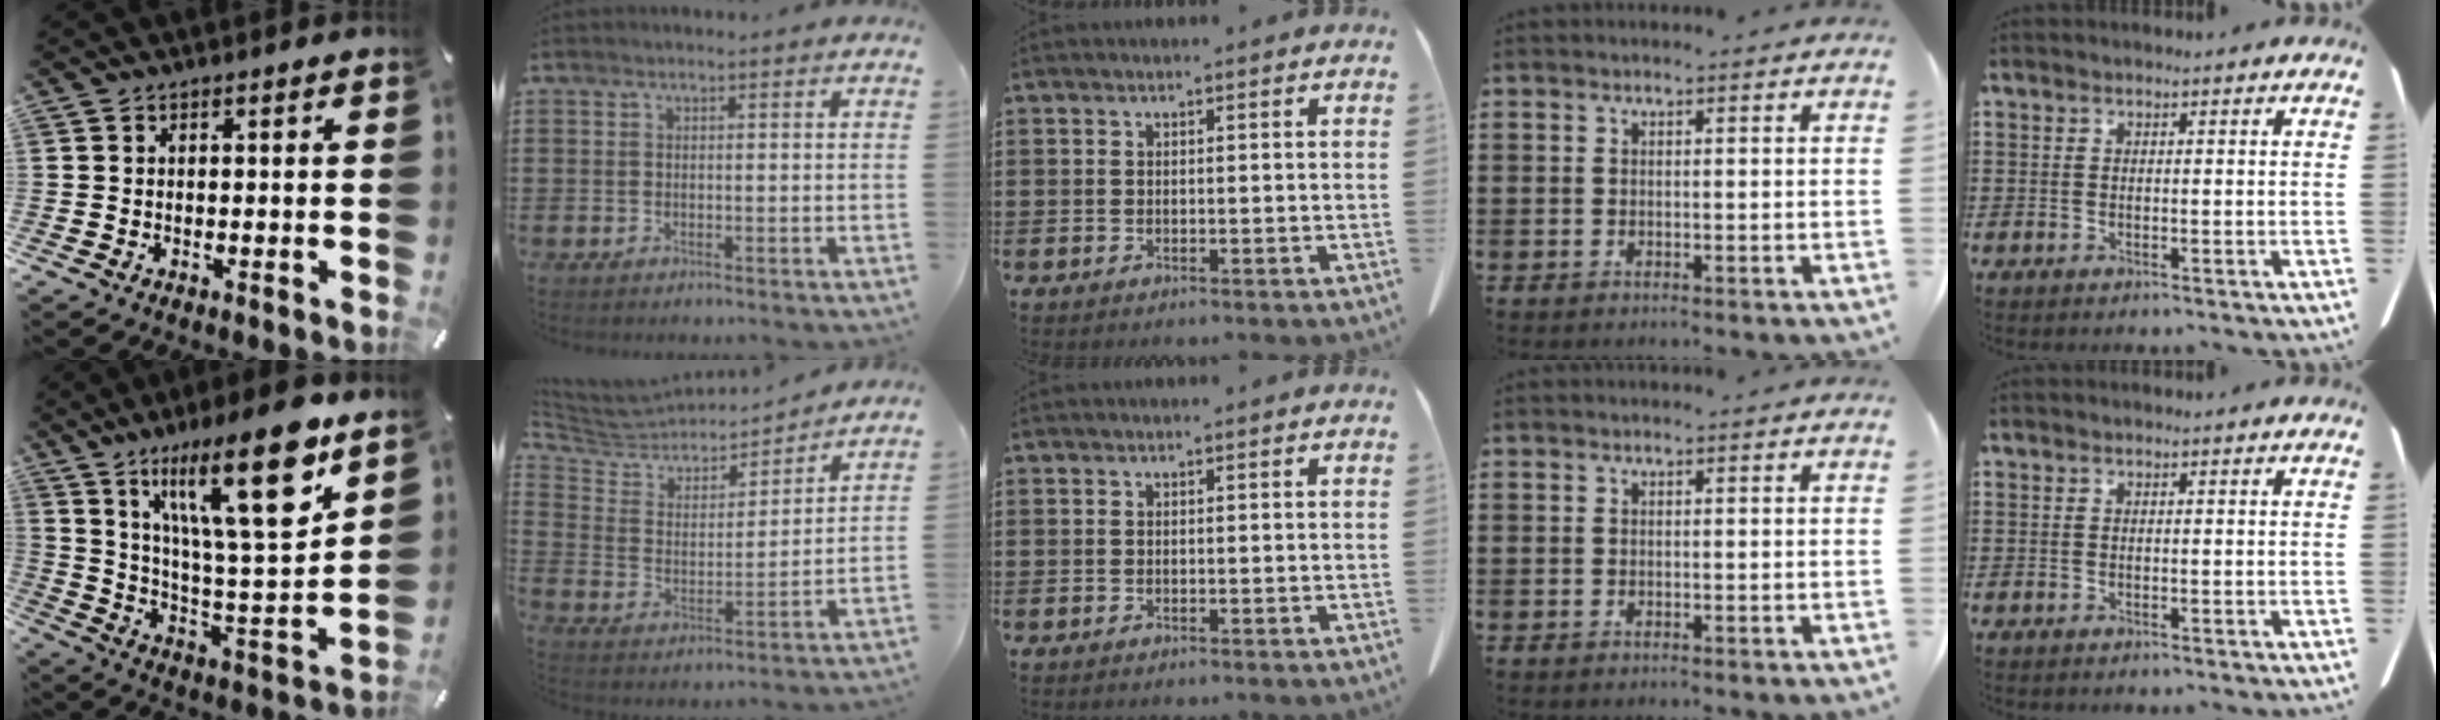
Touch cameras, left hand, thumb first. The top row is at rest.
{"thumb": {"total": 22.7, "force": [14.0, 5.5, 17.0], "torque": [-0.285, -0.084, 0.217]}, "index": {"total": 5.1, "force": [4.6, 2.1, 0.7], "torque": [-0.048, -0.035, 0.073]}}